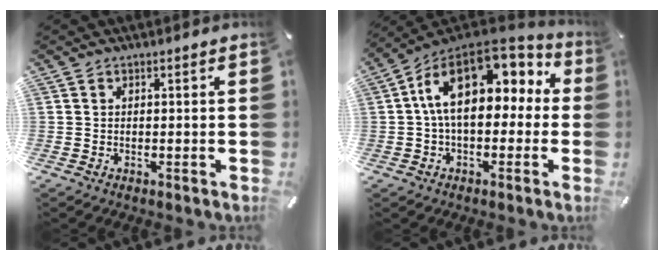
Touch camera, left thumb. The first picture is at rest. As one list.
[{"total": 17.1, "force": [4.8, 9.9, 13.1], "torque": [-0.238, -0.021, 0.085]}]